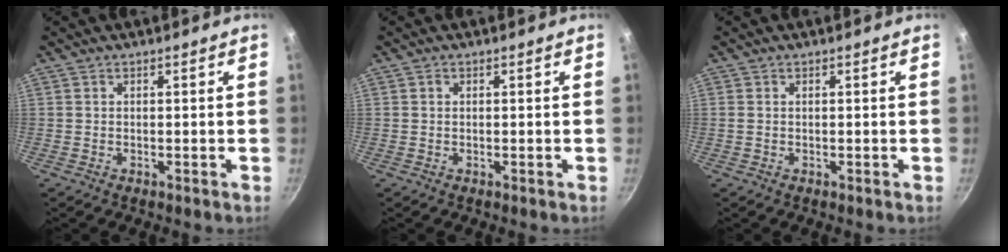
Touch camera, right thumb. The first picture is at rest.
{"total": 0.6, "force": [0.1, 0.5, 0.3], "torque": [-0.007, 0.002, 0.001]}
{"total": 0.6, "force": [0.1, 0.3, 0.5], "torque": [-0.010, 0.002, 0.001]}